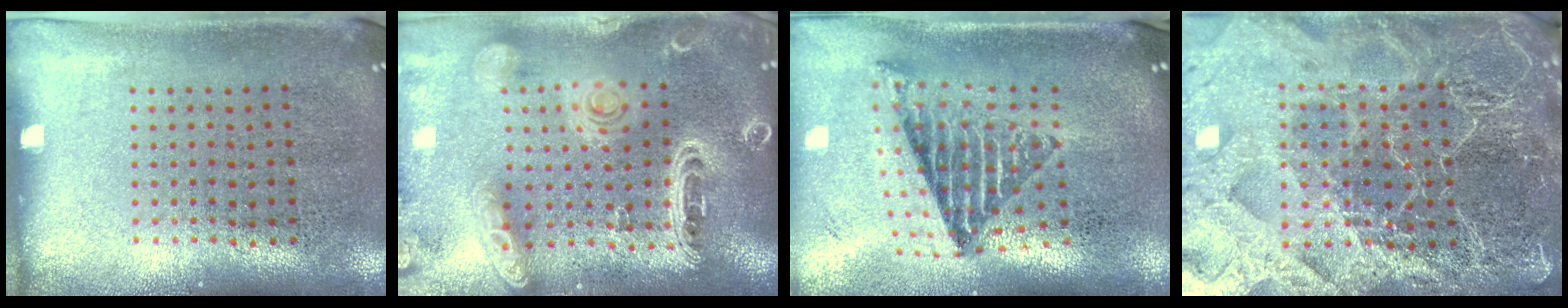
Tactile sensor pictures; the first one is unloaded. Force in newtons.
{"total": 2.7, "press": 2.3, "slide": 1.3}
{"total": 1.7, "press": 1.4, "slide": 1.0}
{"total": 5.6, "press": 5.0, "slide": 2.5}